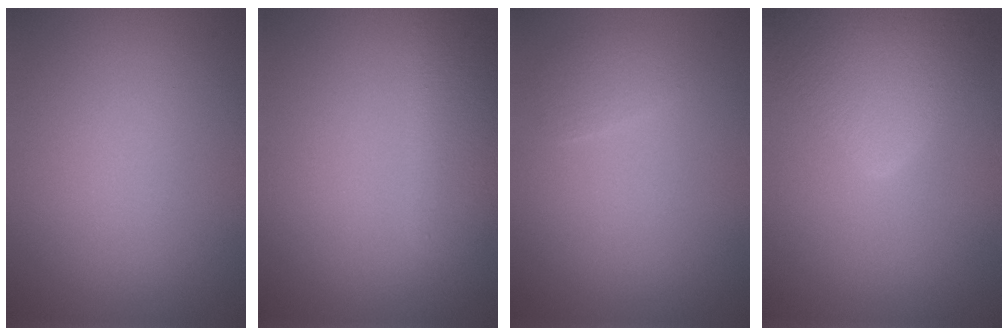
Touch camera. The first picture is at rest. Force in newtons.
{"total": 3.2, "press": 3.2, "slide": 0.1}
{"total": 1.2, "press": 1.2, "slide": 0.1}
{"total": 5.7, "press": 5.7, "slide": 0.3}